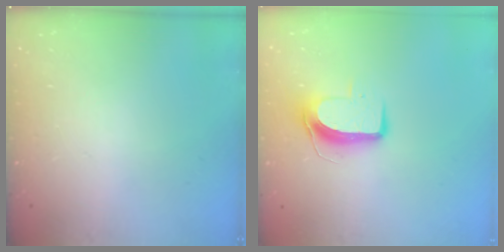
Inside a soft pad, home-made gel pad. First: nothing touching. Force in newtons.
{"total": 9.4, "press": 9.3, "slide": 0.9}